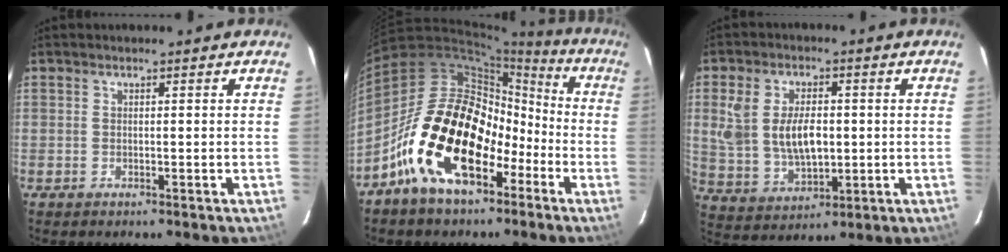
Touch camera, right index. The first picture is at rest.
{"total": 20.2, "force": [-9.1, 12.0, 13.4], "torque": [-0.233, 0.019, -0.156]}
{"total": 11.7, "force": [0.9, 7.0, 9.4], "torque": [-0.192, 0.002, 0.032]}